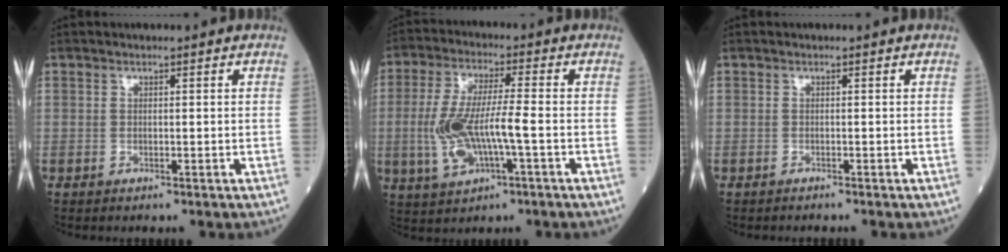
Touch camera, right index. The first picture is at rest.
{"total": 10.3, "force": [-1.9, 2.2, 9.9], "torque": [-0.212, 0.005, -0.030]}
{"total": 0.7, "force": [-0.7, 0.0, 0.2], "torque": [-0.003, -0.001, -0.011]}